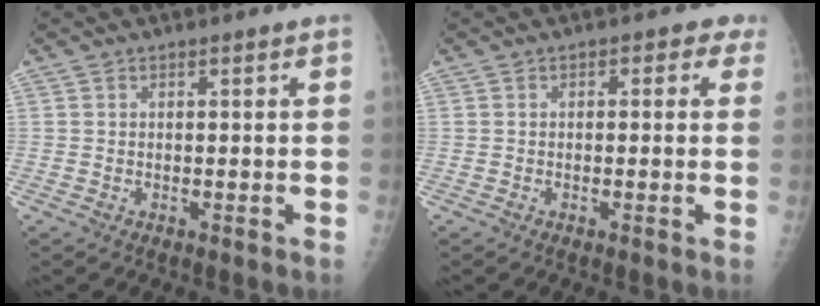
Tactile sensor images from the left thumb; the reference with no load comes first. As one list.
[{"total": 2.6, "force": [0.9, 1.7, 1.8], "torque": [0.006, 0.006, -0.001]}]